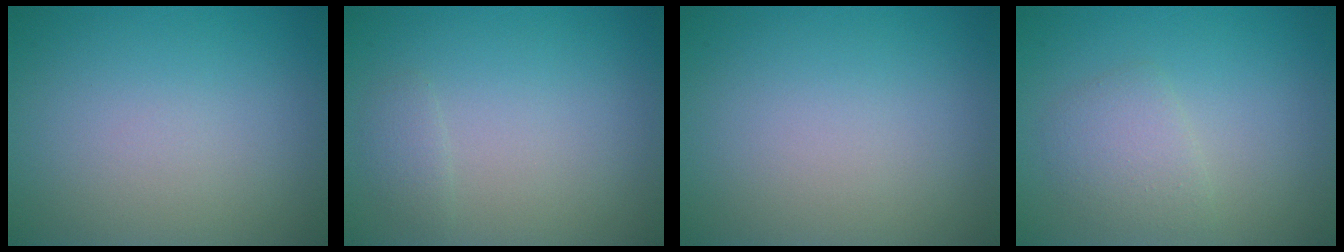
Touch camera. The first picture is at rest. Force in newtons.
{"total": 0.9, "press": 0.9, "slide": 0.0}
{"total": 0.0}
{"total": 2.2, "press": 2.2, "slide": 0.0}